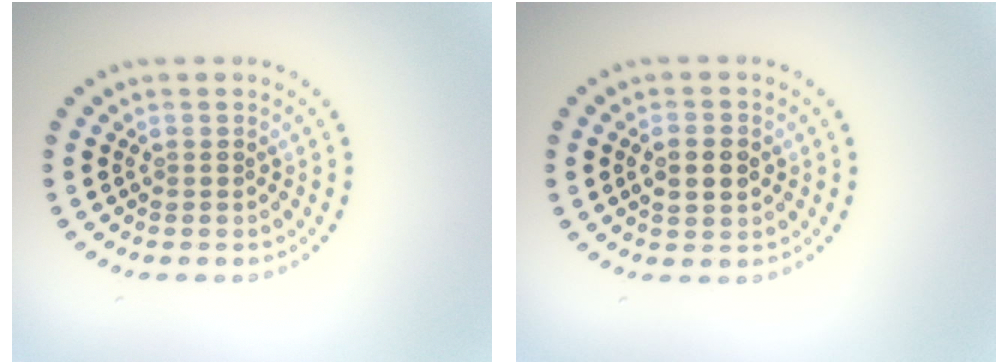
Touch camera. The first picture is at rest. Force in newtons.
{"total": 2.4, "press": 2.4, "slide": 0.1}